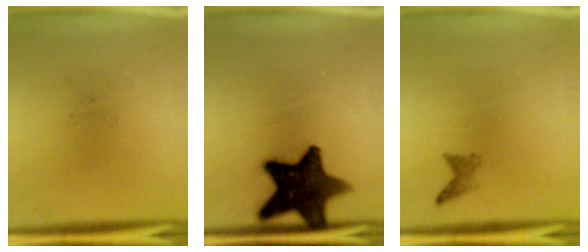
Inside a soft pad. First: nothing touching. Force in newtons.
{"total": 14.8}
{"total": 1.1}